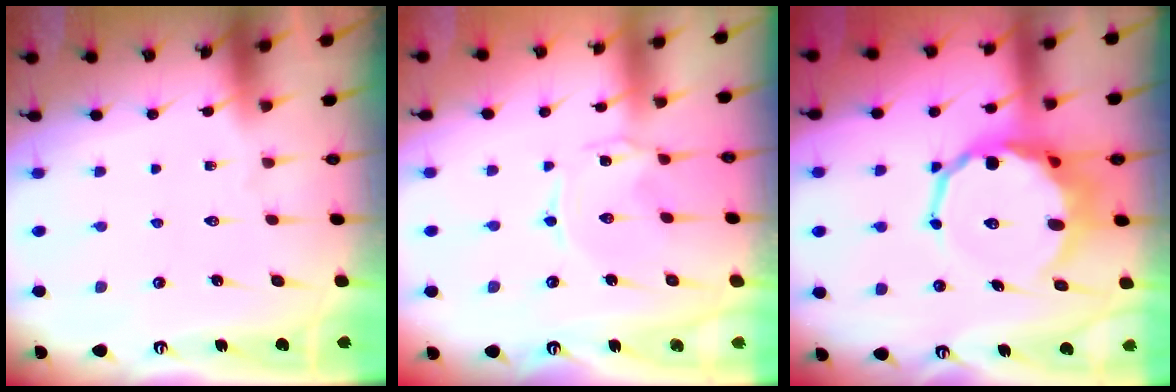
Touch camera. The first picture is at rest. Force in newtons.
{"total": 1.1, "press": 1.1, "slide": 0.2}
{"total": 12.0, "press": 11.7, "slide": 3.0}